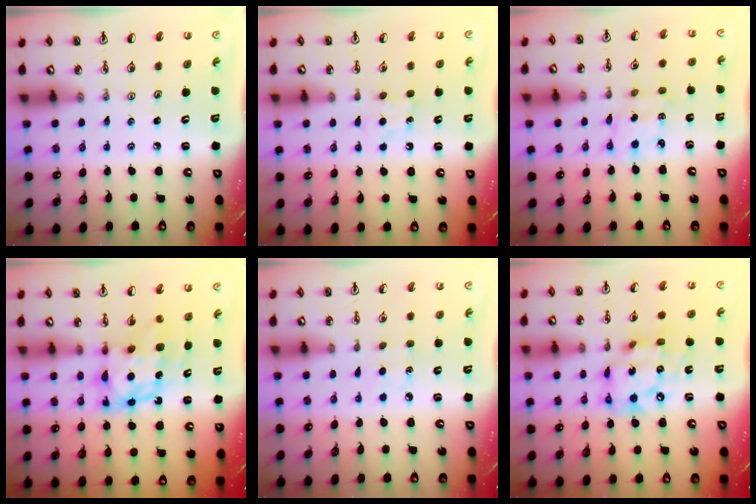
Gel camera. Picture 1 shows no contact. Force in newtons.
{"total": 6.1, "press": 6.1, "slide": 0.8}
{"total": 2.3, "press": 2.2, "slide": 0.7}
{"total": 7.7, "press": 7.7, "slide": 0.7}
{"total": 3.6, "press": 3.6, "slide": 0.5}
{"total": 14.1, "press": 14.0, "slide": 1.1}